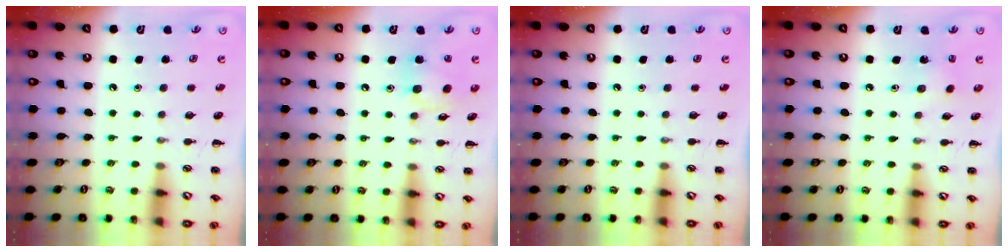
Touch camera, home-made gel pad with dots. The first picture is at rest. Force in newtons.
{"total": 11.5, "press": 11.2, "slide": 2.4}
{"total": 0.0}
{"total": 2.9, "press": 2.8, "slide": 0.9}